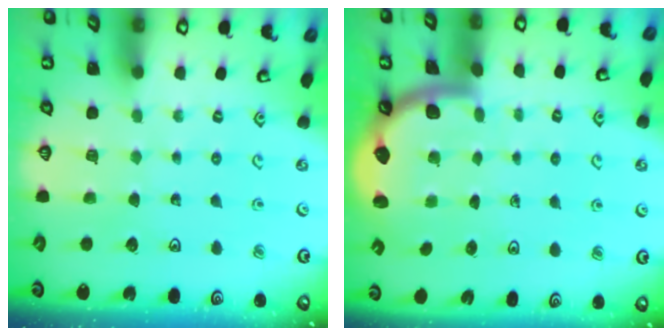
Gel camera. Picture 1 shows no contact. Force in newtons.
{"total": 1.9, "press": 1.8, "slide": 0.3}